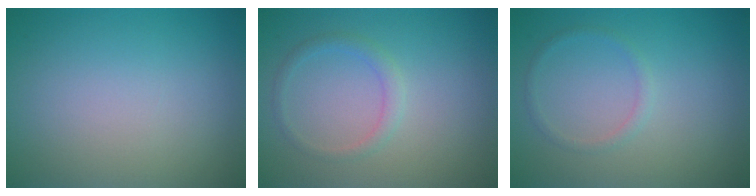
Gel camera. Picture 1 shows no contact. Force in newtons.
{"total": 1.4, "press": 1.4, "slide": 0.1}
{"total": 1.0, "press": 0.9, "slide": 0.2}